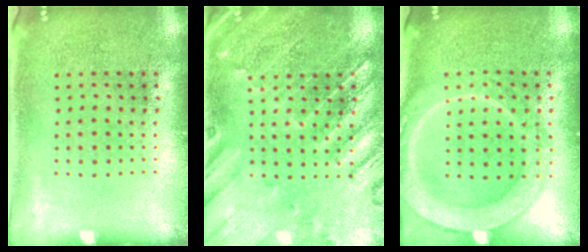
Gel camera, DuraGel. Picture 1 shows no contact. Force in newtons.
{"total": 0.6, "press": 0.5, "slide": 0.4}
{"total": 2.0, "press": 2.0, "slide": 0.3}